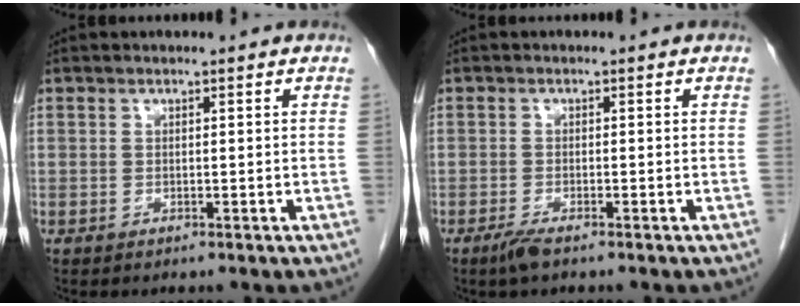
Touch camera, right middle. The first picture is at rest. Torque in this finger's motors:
{"motor_torque": [0.23, -0.11, 0.03, 0.02]}